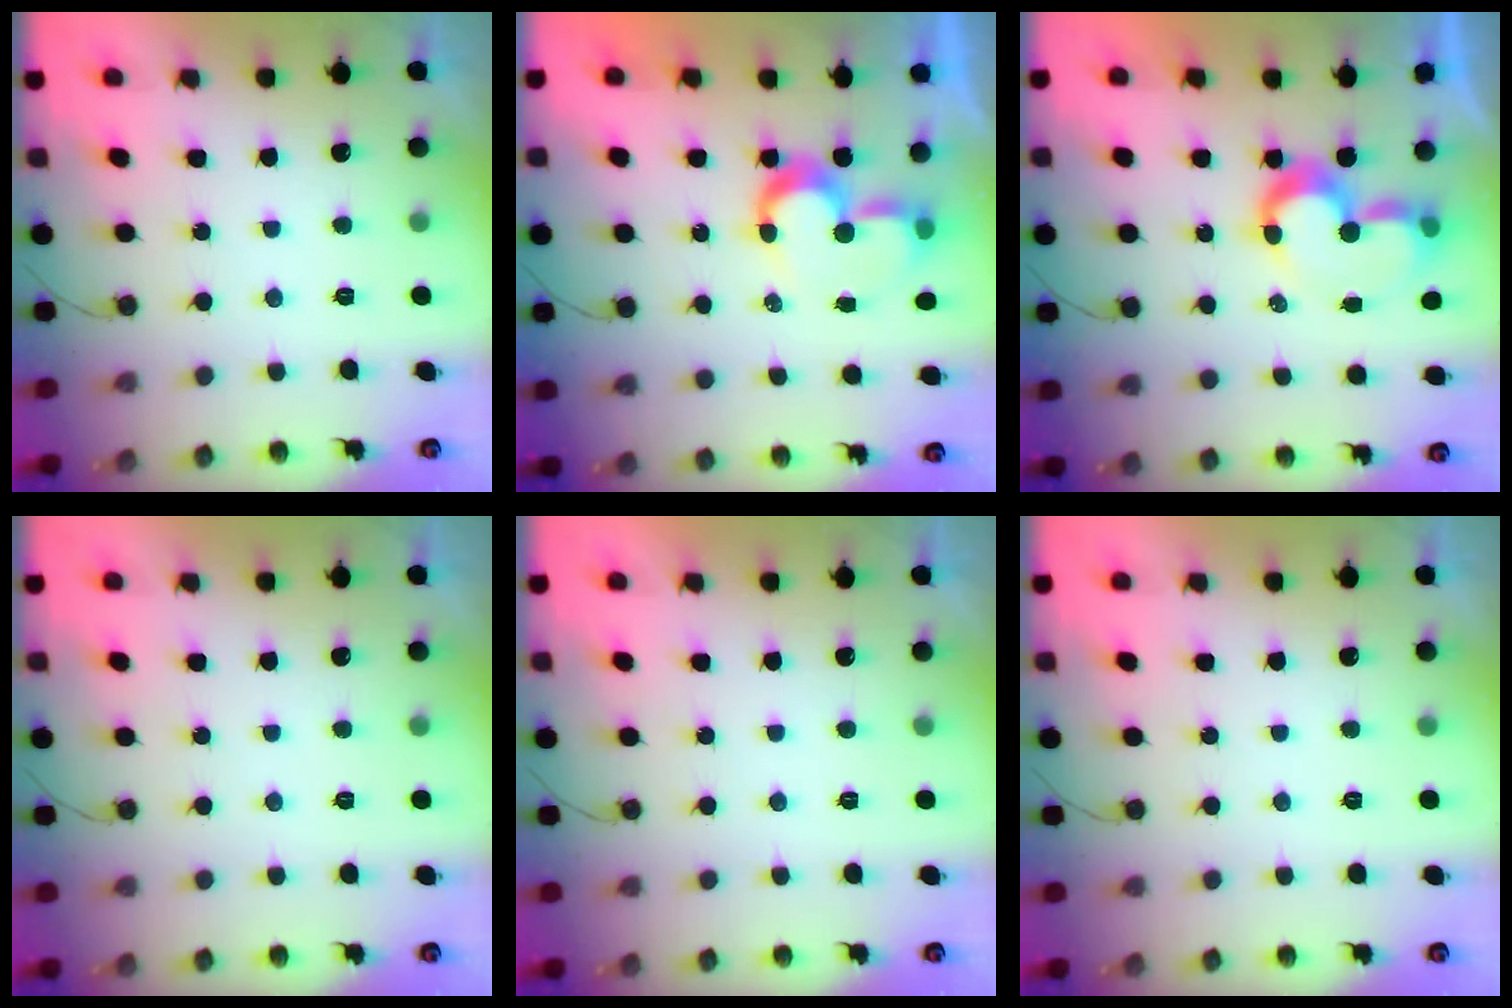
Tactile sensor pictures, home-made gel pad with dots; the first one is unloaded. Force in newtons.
{"total": 8.5, "press": 8.5, "slide": 0.2}
{"total": 8.3, "press": 7.7, "slide": 3.1}
{"total": 0.0}
{"total": 1.8, "press": 1.8, "slide": 0.1}
{"total": 0.0}